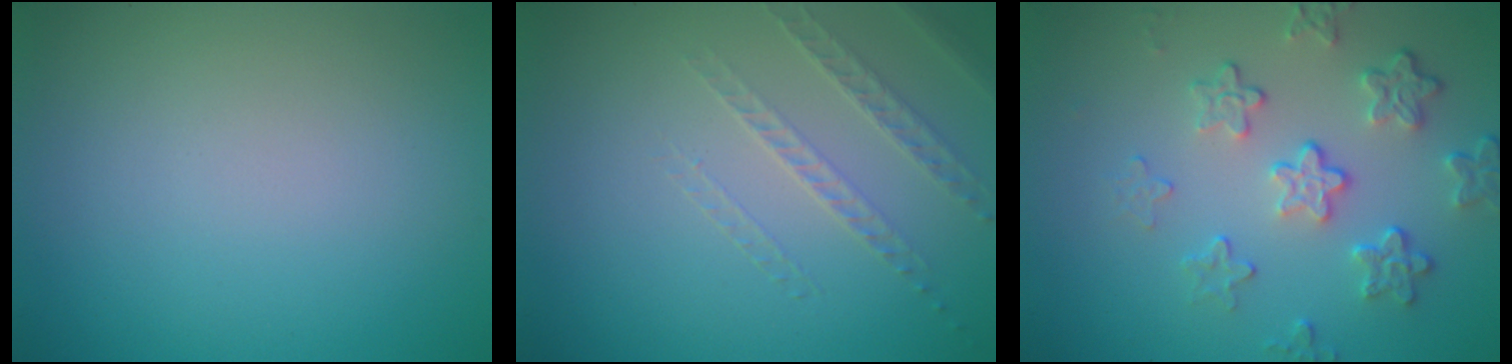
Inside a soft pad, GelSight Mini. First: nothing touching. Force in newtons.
{"total": 1.4, "press": 1.0, "slide": 0.9}
{"total": 4.6, "press": 3.4, "slide": 3.1}